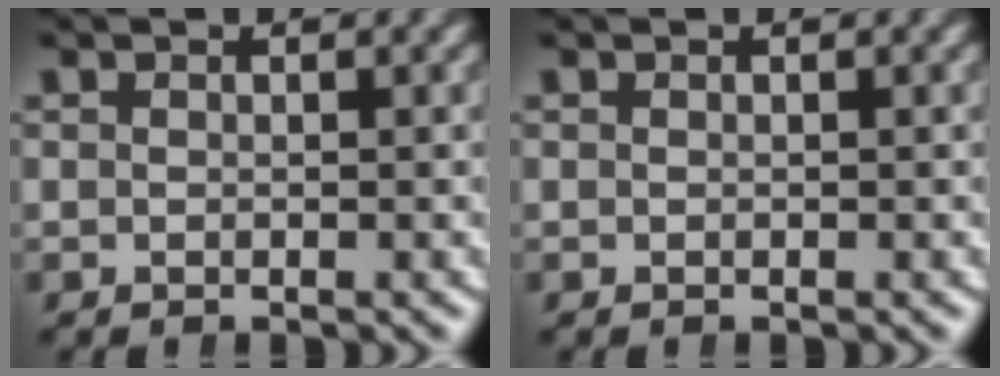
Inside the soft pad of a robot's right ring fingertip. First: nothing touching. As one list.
[{"total": 0.0}]